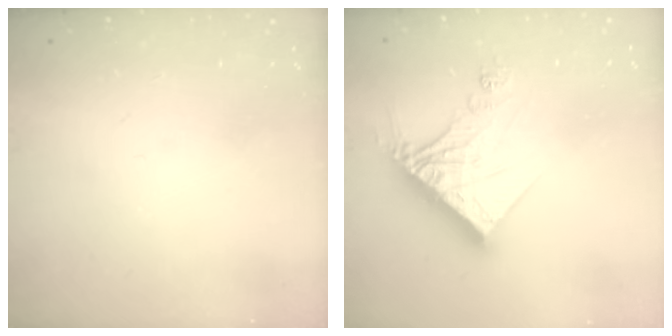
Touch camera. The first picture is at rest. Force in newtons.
{"total": 14.3, "press": 14.2, "slide": 1.4}